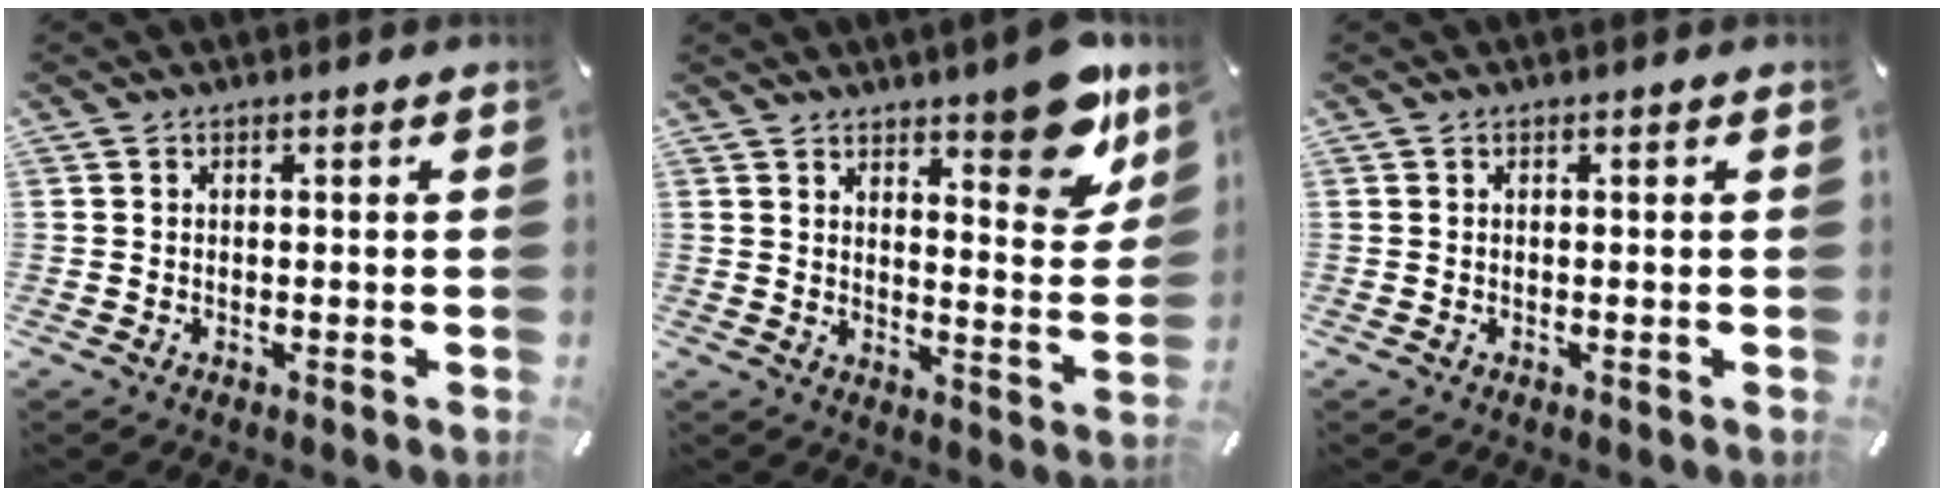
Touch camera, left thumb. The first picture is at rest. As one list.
[{"total": 11.9, "force": [9.0, 4.0, 6.6], "torque": [-0.065, -0.068, 0.152]}, {"total": 0.0}]